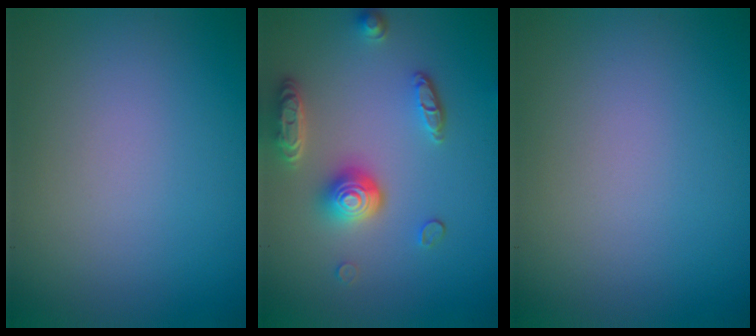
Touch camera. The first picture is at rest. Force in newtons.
{"total": 4.7, "press": 3.6, "slide": 2.9}
{"total": 0.0}